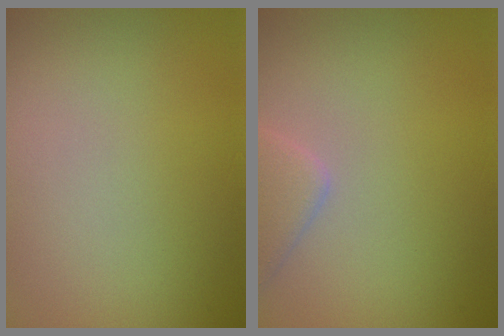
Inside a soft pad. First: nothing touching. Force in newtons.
{"total": 2.8, "press": 2.8, "slide": 0.2}